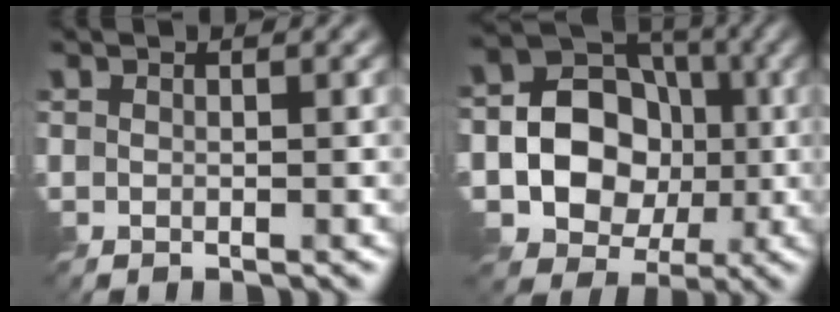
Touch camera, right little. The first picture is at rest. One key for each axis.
{"total": 9.5, "fx": -1.8, "fy": 8.1, "fz": 4.6, "tx": -0.053, "ty": 0.001, "tz": -0.052}